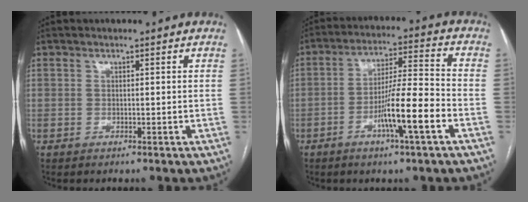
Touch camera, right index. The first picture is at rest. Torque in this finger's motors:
{"motor_torque": [1.35, -0.52, 0.76, 0.17]}